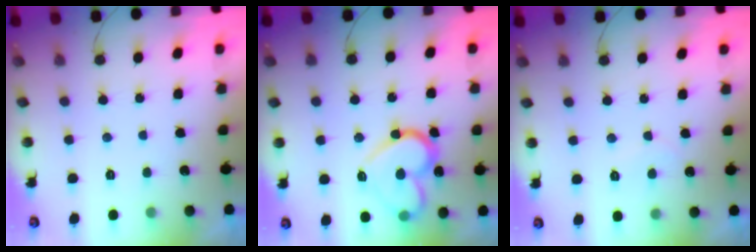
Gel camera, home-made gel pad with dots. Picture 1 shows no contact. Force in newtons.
{"total": 15.5, "press": 15.4, "slide": 1.6}
{"total": 5.3, "press": 5.3, "slide": 0.4}